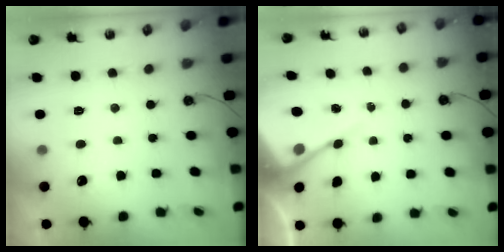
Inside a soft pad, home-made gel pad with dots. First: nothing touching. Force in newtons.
{"total": 9.7, "press": 9.7, "slide": 0.7}